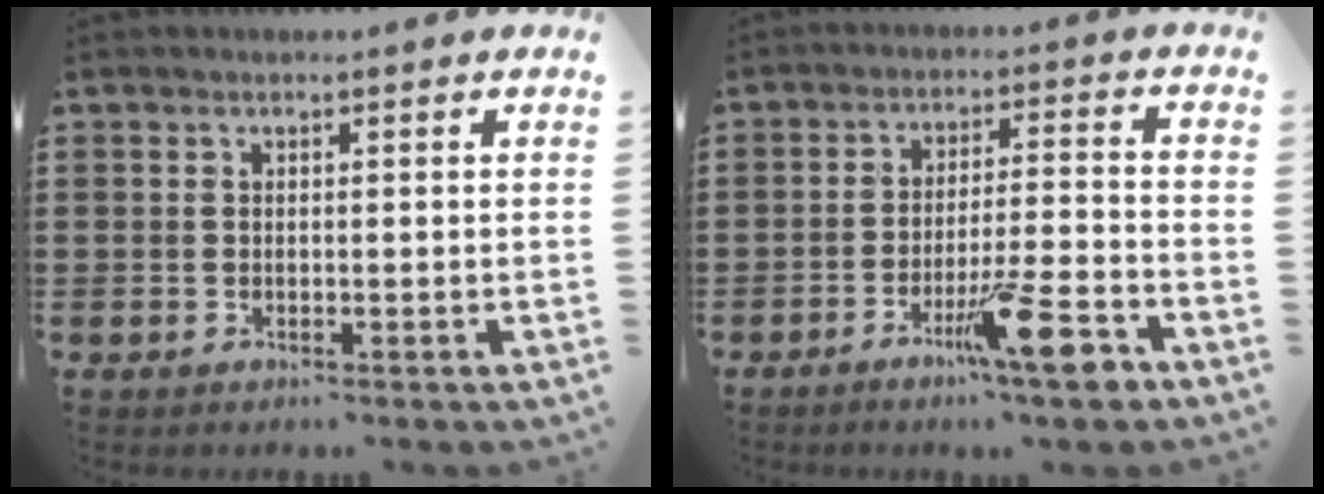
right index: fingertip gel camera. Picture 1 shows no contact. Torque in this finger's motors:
{"motor_torque": [0.57, -0.54, 0.34, 0.14]}